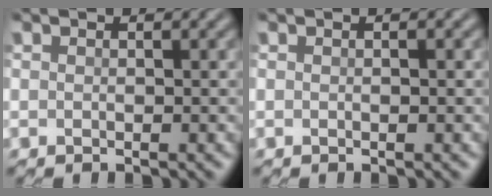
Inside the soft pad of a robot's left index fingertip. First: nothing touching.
{"total": 0.0}